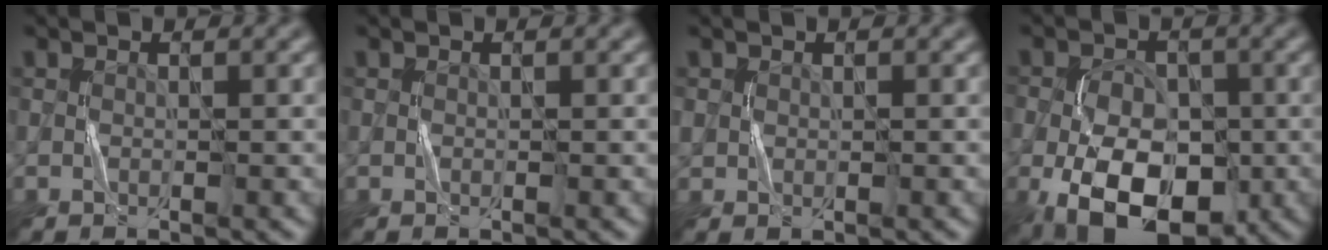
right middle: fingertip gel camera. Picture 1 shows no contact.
{"total": 0.0}
{"total": 0.8, "force": [0.4, 0.7, 0.3], "torque": [-0.005, 0.000, 0.010]}
{"total": 10.2, "force": [-4.1, 6.2, 7.1], "torque": [-0.122, -0.019, -0.073]}